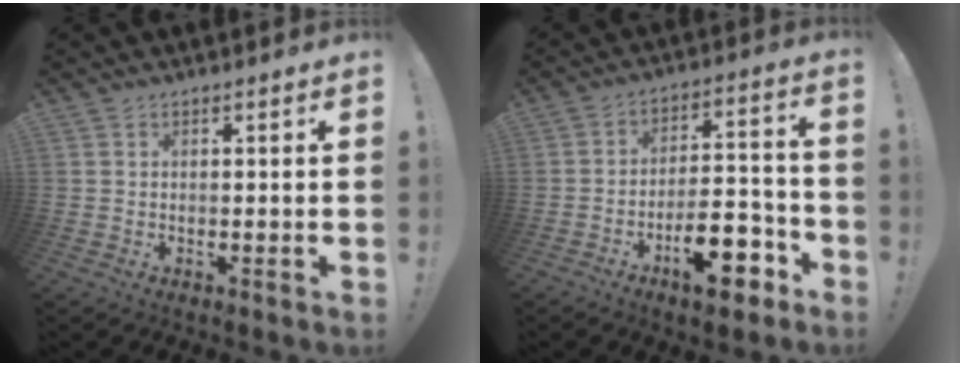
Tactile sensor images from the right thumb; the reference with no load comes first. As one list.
[{"total": 15.6, "force": [-8.6, 6.7, 11.1], "torque": [-0.153, 0.067, -0.136]}]